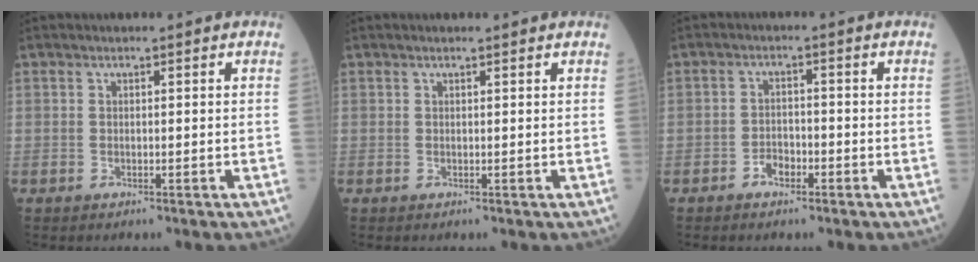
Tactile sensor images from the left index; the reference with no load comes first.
{"total": 1.1, "force": [1.0, 0.0, 0.5], "torque": [-0.010, 0.007, 0.014]}
{"total": 2.5, "force": [-1.7, 1.4, 1.2], "torque": [-0.020, 0.003, -0.031]}